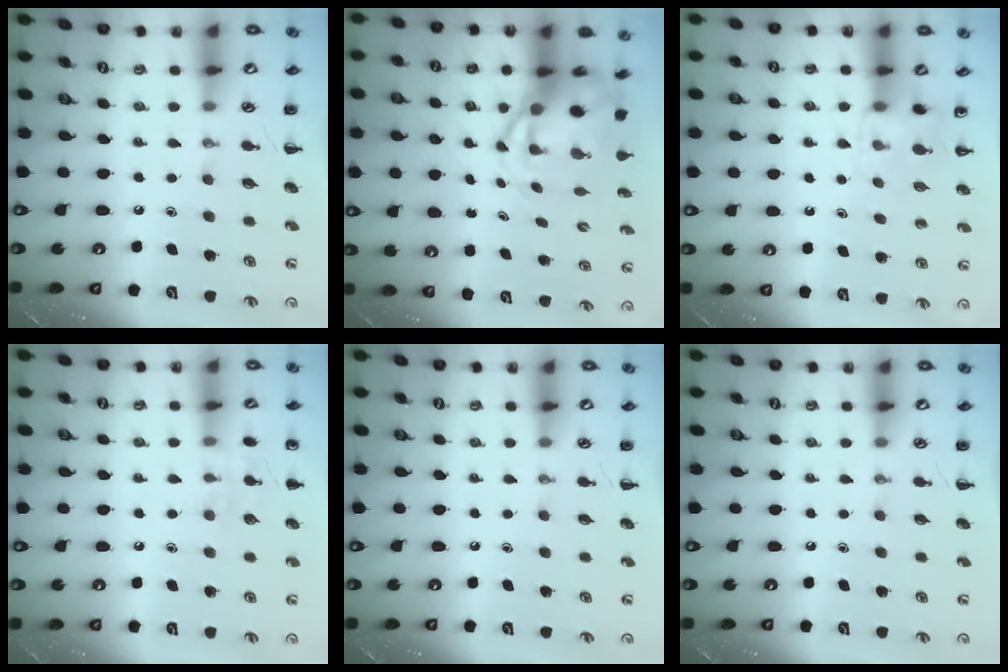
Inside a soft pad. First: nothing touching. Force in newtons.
{"total": 6.5, "press": 6.2, "slide": 1.9}
{"total": 5.7, "press": 5.4, "slide": 1.7}
{"total": 6.6, "press": 6.4, "slide": 1.3}
{"total": 0.0}
{"total": 0.0}